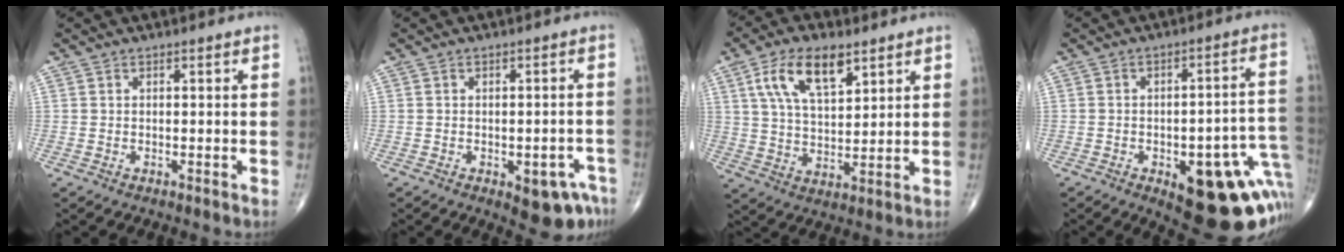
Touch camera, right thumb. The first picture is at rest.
{"total": 7.3, "force": [-3.7, 3.3, 5.4], "torque": [-0.044, 0.020, -0.038]}
{"total": 12.1, "force": [5.9, 5.6, 8.9], "torque": [-0.151, -0.017, 0.113]}
{"total": 21.4, "force": [-6.9, 8.6, 18.3], "torque": [-0.159, 0.036, -0.063]}